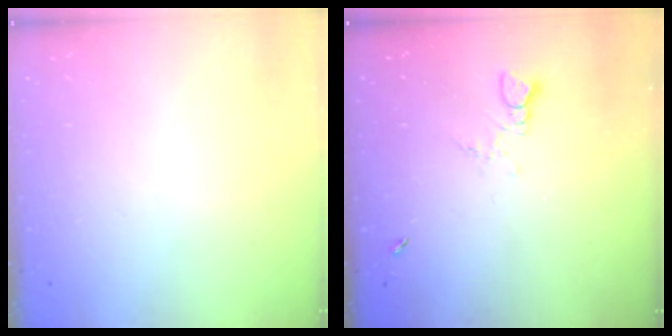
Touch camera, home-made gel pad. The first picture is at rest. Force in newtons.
{"total": 4.3, "press": 4.2, "slide": 0.6}